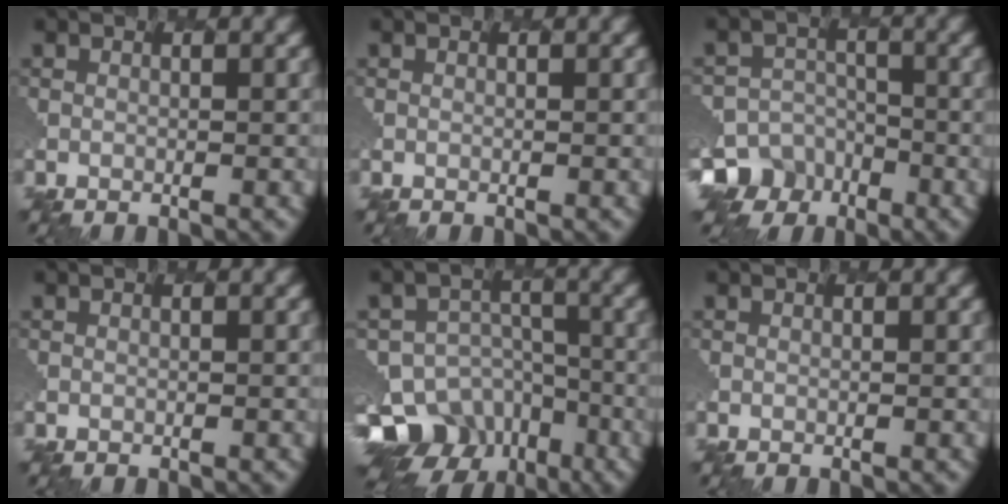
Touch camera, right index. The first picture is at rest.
{"total": 0.0}
{"total": 9.1, "force": [-6.5, 6.4, -0.2], "torque": [-0.001, -0.025, -0.111]}
{"total": 0.0}
{"total": 13.0, "force": [-9.0, 8.7, 3.5], "torque": [-0.071, -0.019, -0.117]}
{"total": 0.0}